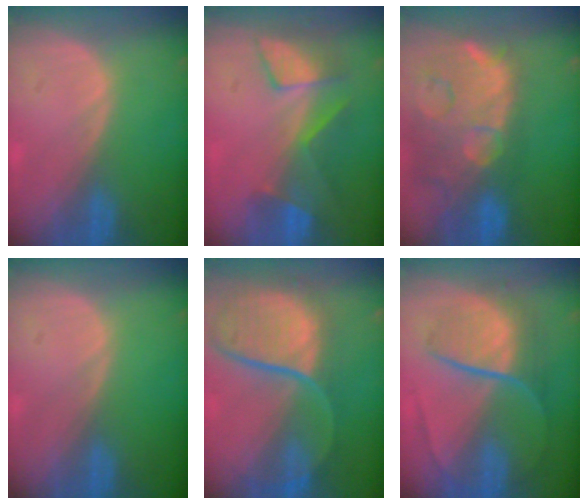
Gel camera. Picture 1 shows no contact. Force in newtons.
{"total": 7.7, "press": 6.8, "slide": 3.6}
{"total": 14.9, "press": 12.0, "slide": 8.9}
{"total": 0.0}
{"total": 12.0, "press": 9.9, "slide": 6.9}
{"total": 8.3, "press": 7.6, "slide": 3.3}